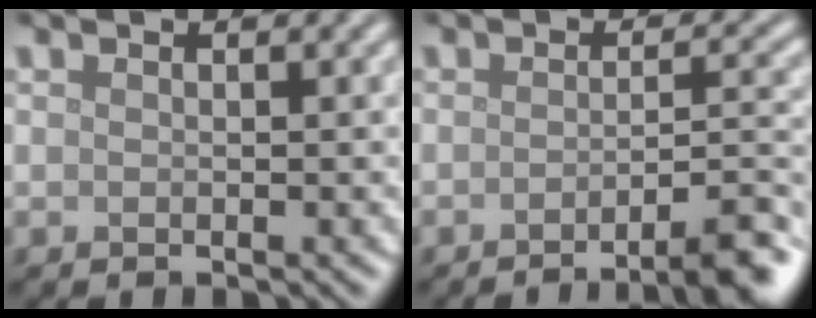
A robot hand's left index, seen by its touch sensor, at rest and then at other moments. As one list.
[{"total": 5.6, "force": [-3.5, 1.1, 4.3], "torque": [-0.045, 0.009, -0.053]}]